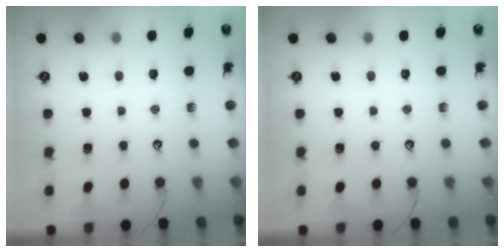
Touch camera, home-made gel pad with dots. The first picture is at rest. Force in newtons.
{"total": 0.0}